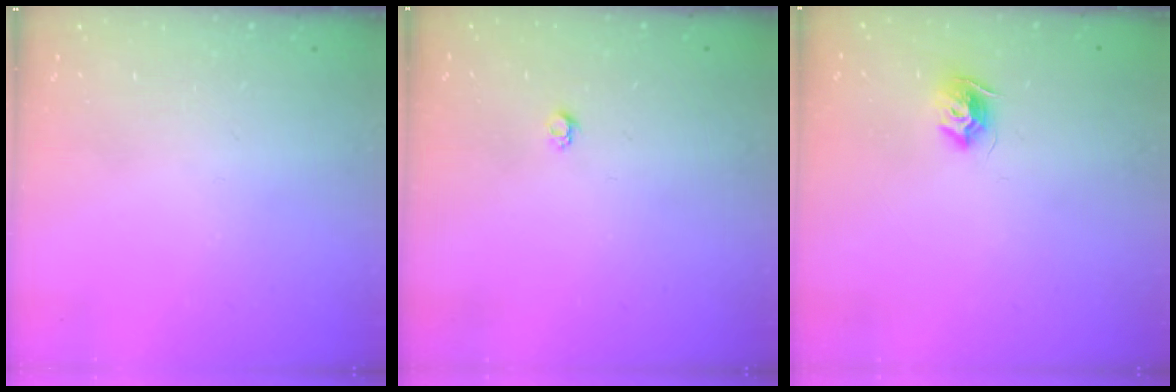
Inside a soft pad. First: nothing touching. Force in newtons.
{"total": 3.2, "press": 3.2, "slide": 0.3}
{"total": 8.1, "press": 8.1, "slide": 0.2}